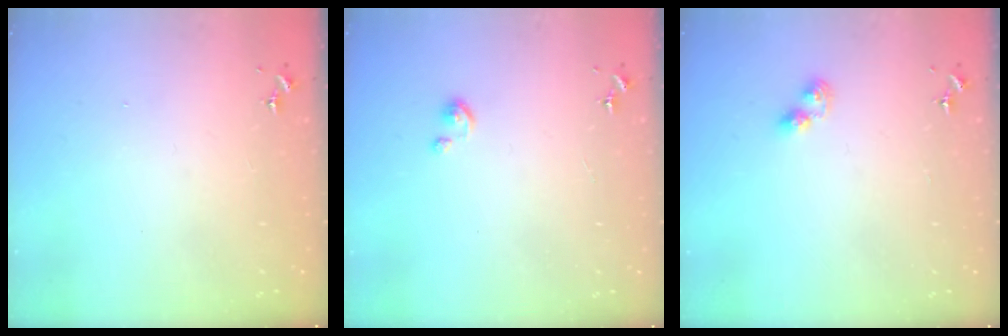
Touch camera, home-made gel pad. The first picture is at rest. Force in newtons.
{"total": 2.4, "press": 2.4, "slide": 0.3}
{"total": 3.0, "press": 2.9, "slide": 0.4}